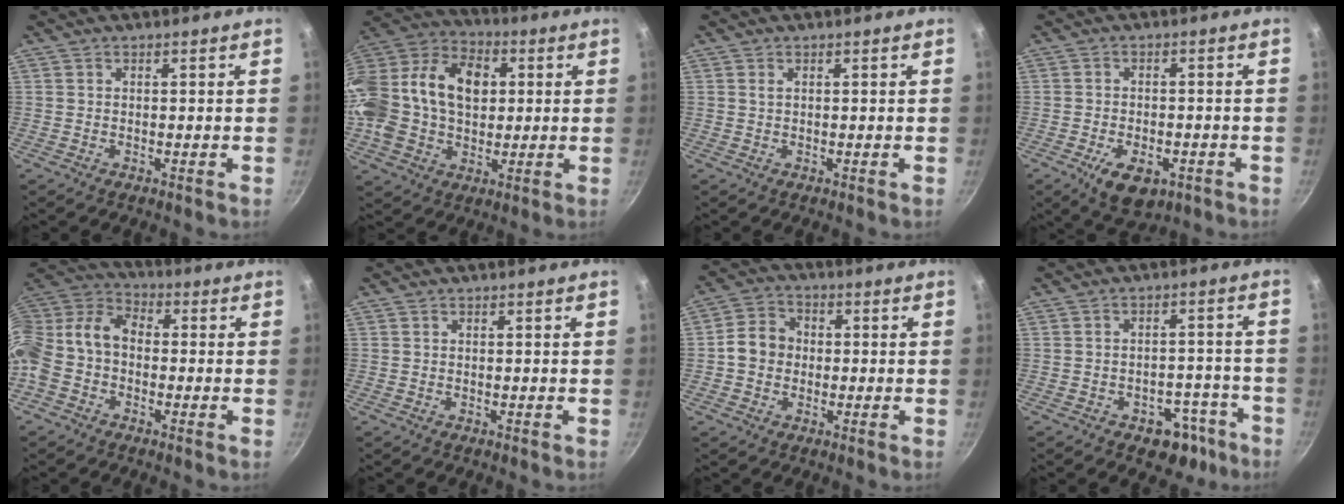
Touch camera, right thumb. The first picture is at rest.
{"total": 26.1, "force": [3.2, 18.0, 18.7], "torque": [-0.401, 0.042, 0.062]}
{"total": 0.5, "force": [0.2, 0.2, 0.4], "torque": [-0.009, 0.004, 0.006]}
{"total": 7.8, "force": [-3.7, 4.4, 5.2], "torque": [-0.075, 0.010, -0.050]}
{"total": 16.2, "force": [-2.1, 11.6, 11.1], "torque": [-0.241, 0.043, -0.046]}
{"total": 0.0}
{"total": 7.1, "force": [-0.5, 6.1, 3.7], "torque": [-0.050, 0.023, -0.020]}
{"total": 8.1, "force": [-5.0, 5.1, 3.8], "torque": [-0.023, 0.047, -0.065]}